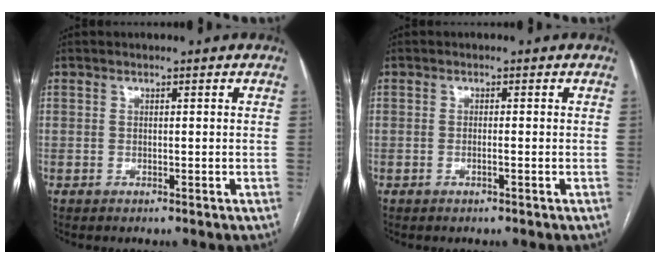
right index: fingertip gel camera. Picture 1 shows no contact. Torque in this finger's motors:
{"motor_torque": [0.15, 0.23, -0.04, -0.01]}